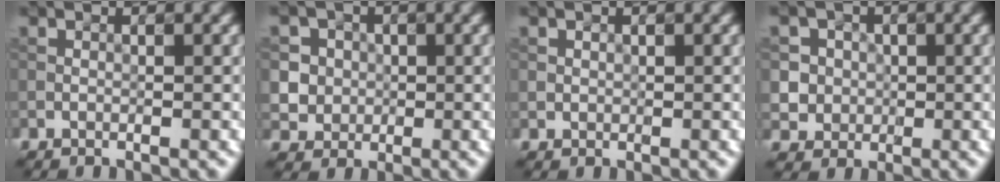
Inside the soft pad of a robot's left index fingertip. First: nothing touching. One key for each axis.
{"total": 5.2, "fx": -0.1, "fy": 5.1, "fz": 0.8, "tx": 0.004, "ty": 0.018, "tz": -0.011}
{"total": 0.5, "fx": 0.3, "fy": 0.3, "fz": -0.3, "tx": 0.013, "ty": -0.001, "tz": 0.008}
{"total": 4.4, "fx": 0.0, "fy": 4.4, "fz": 0.4, "tx": 0.019, "ty": 0.016, "tz": -0.010}